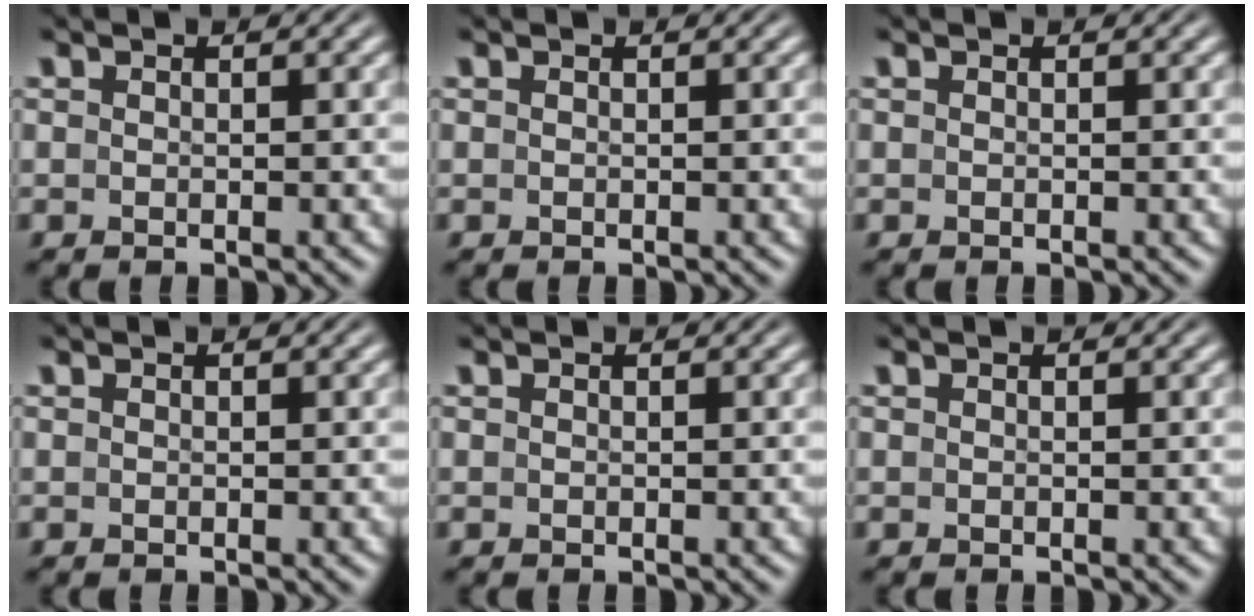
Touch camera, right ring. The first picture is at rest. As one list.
[{"total": 0.0}, {"total": 0.0}, {"total": 0.0}, {"total": 0.0}, {"total": 0.0}]